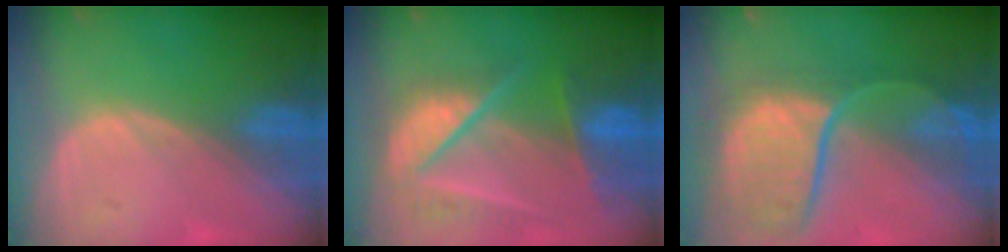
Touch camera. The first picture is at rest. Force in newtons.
{"total": 9.8, "press": 8.2, "slide": 5.3}
{"total": 11.7, "press": 9.8, "slide": 6.4}